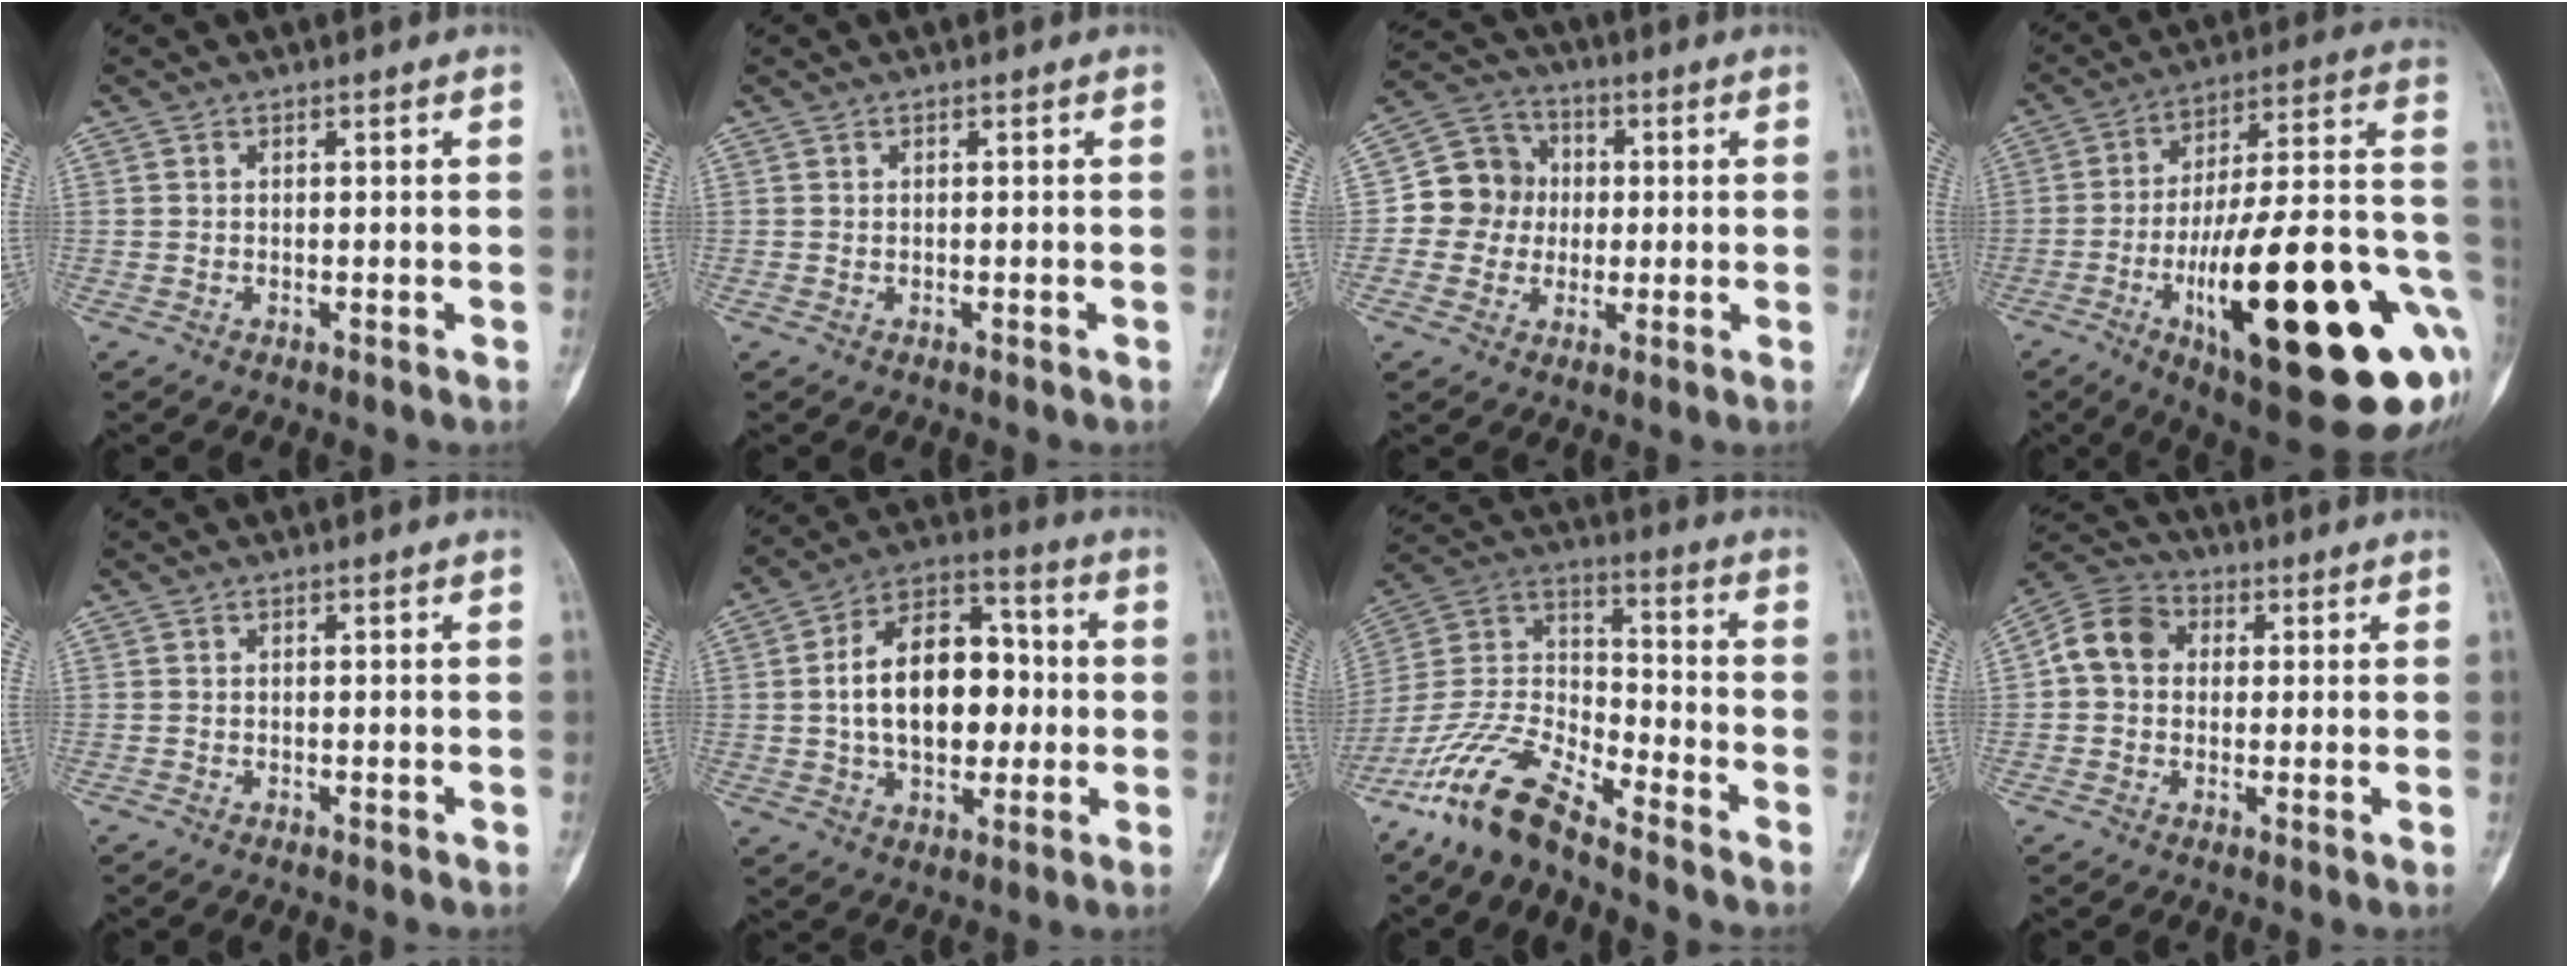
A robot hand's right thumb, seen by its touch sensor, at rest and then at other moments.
{"total": 0.0}
{"total": 9.8, "force": [-0.1, 9.1, 3.5], "torque": [-0.022, 0.022, -0.012]}
{"total": 34.5, "force": [-9.8, 9.9, 31.6], "torque": [-0.413, 0.014, -0.141]}
{"total": 0.0}
{"total": 17.8, "force": [0.1, 11.2, 13.8], "torque": [-0.190, 0.032, -0.001]}
{"total": 14.4, "force": [-11.4, 3.9, 7.8], "torque": [-0.159, 0.069, -0.231]}
{"total": 8.7, "force": [0.9, 7.1, 4.9], "torque": [-0.080, 0.024, 0.001]}